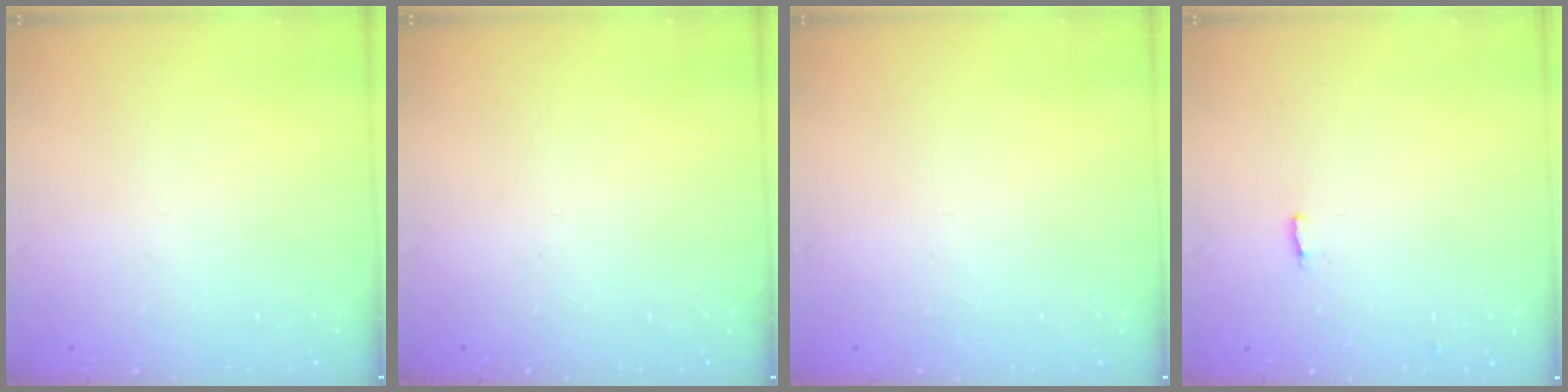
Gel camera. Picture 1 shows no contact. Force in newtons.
{"total": 0.0}
{"total": 0.0}
{"total": 2.7, "press": 2.6, "slide": 0.5}